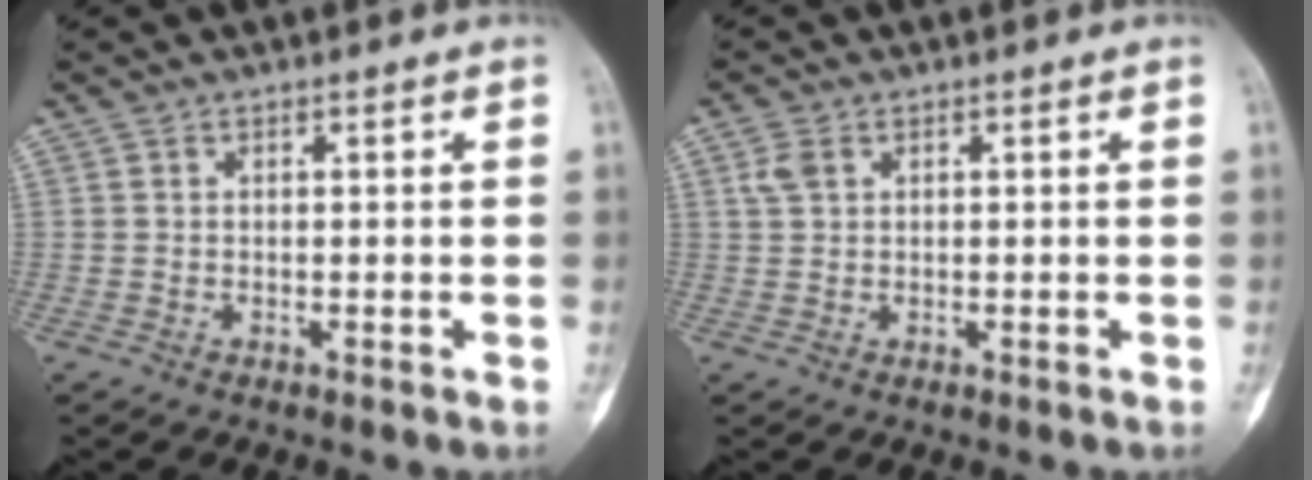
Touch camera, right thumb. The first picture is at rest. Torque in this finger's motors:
{"motor_torque": [0.14, 0.09, 0.25, 0.07, 0.03]}